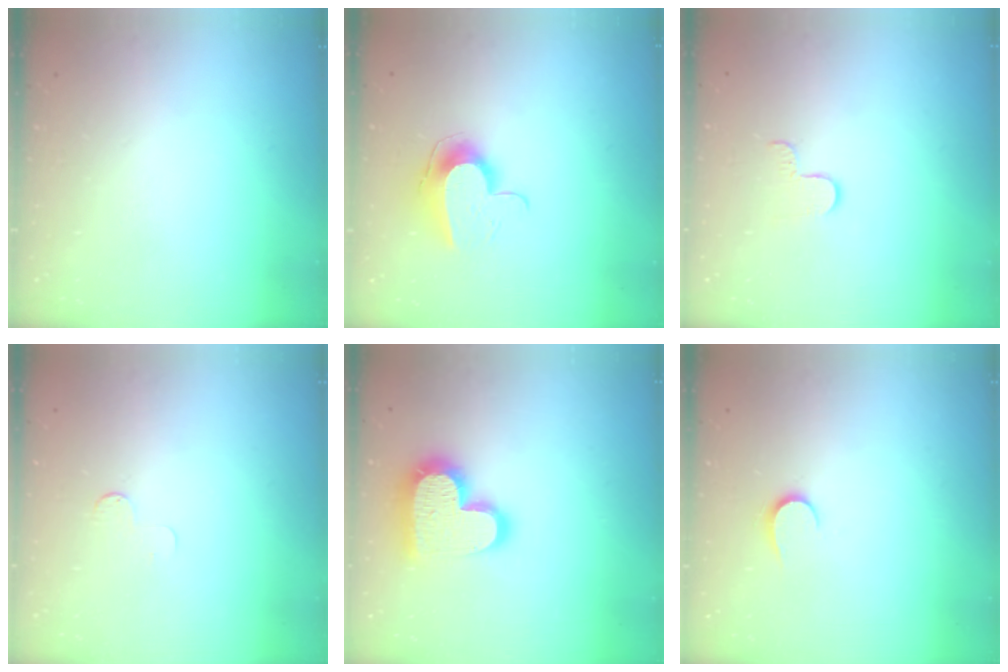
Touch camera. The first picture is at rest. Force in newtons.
{"total": 10.0, "press": 10.0, "slide": 0.3}
{"total": 3.0, "press": 3.0, "slide": 0.4}
{"total": 4.5, "press": 4.5, "slide": 0.3}
{"total": 18.9, "press": 18.9, "slide": 1.3}
{"total": 6.3, "press": 6.3, "slide": 0.5}